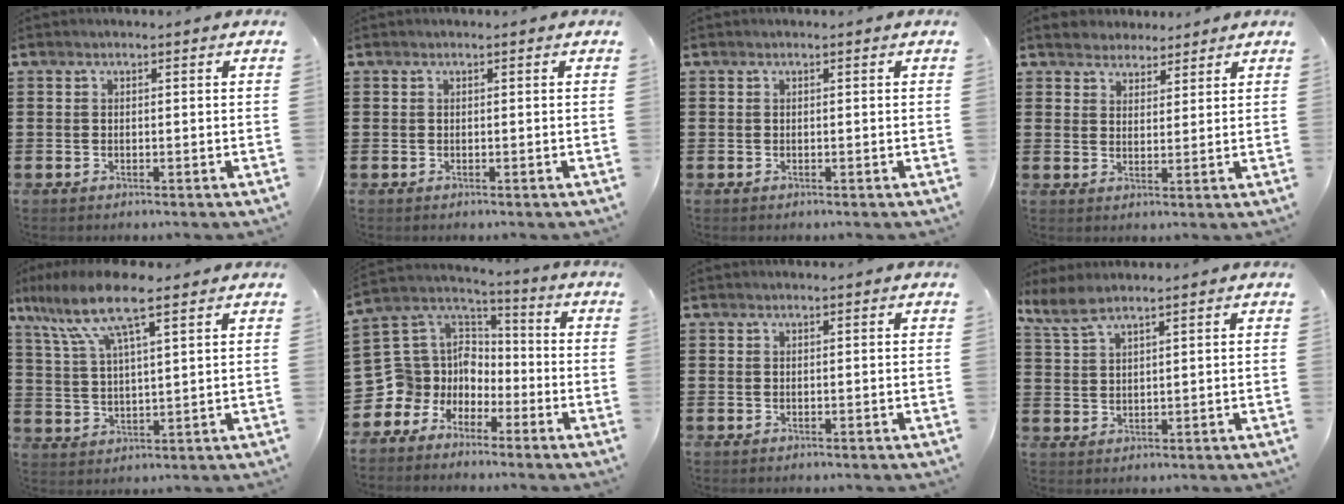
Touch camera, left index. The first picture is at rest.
{"total": 0.0}
{"total": 0.0}
{"total": 3.5, "force": [3.0, 1.7, -0.4], "torque": [-0.006, 0.003, 0.058]}
{"total": 10.2, "force": [6.9, 1.7, 7.3], "torque": [-0.166, -0.013, 0.120]}
{"total": 8.1, "force": [-2.8, 7.6, 1.1], "torque": [-0.077, -0.015, -0.054]}
{"total": 0.0}
{"total": 3.8, "force": [3.0, 0.8, 2.2], "torque": [-0.052, -0.001, 0.057]}